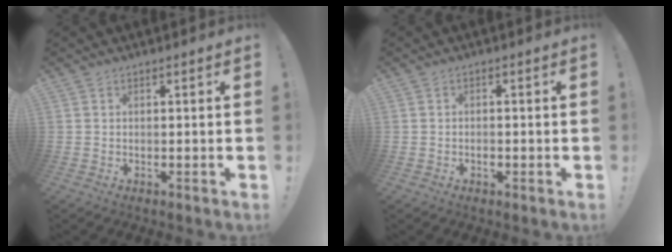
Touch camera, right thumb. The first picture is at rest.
{"total": 1.4, "force": [-1.0, 0.8, 0.7], "torque": [-0.014, 0.003, -0.017]}